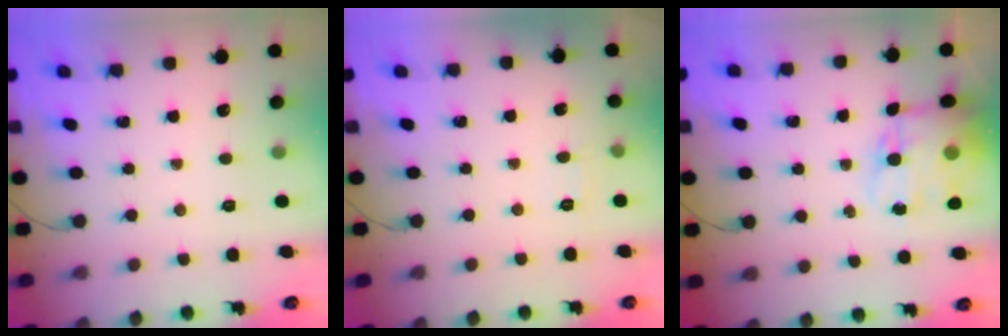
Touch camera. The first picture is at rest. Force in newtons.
{"total": 2.0, "press": 1.7, "slide": 1.0}
{"total": 14.9, "press": 14.5, "slide": 3.5}